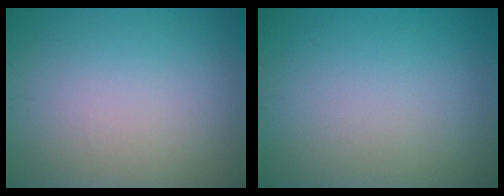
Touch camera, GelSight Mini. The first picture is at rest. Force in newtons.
{"total": 0.0}